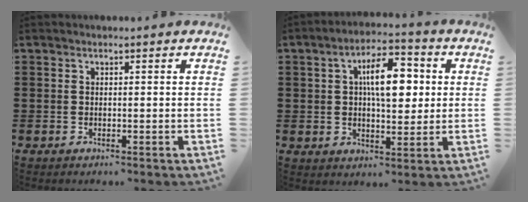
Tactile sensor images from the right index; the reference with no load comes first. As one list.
[{"total": 9.2, "force": [1.8, 4.4, 7.8], "torque": [-0.126, 0.005, 0.021]}]